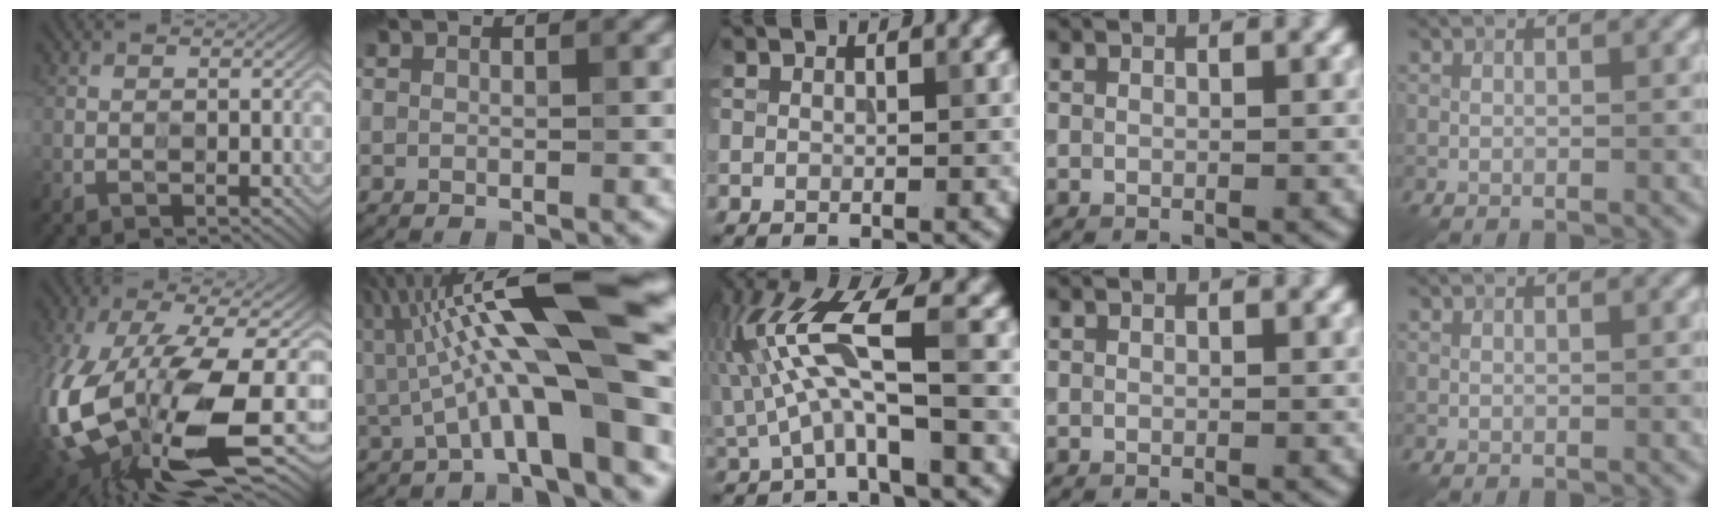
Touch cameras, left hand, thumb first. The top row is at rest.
{"thumb": {"total": 17.1, "force": [-5.5, 7.2, 14.5], "torque": [-0.331, -0.046, -0.077]}, "index": {"total": 14.3, "force": [1.0, 3.3, 13.9], "torque": [-0.214, 0.034, 0.012]}, "middle": {"total": 6.9, "force": [-0.3, 1.6, 6.6], "torque": [-0.146, 0.015, -0.008]}}